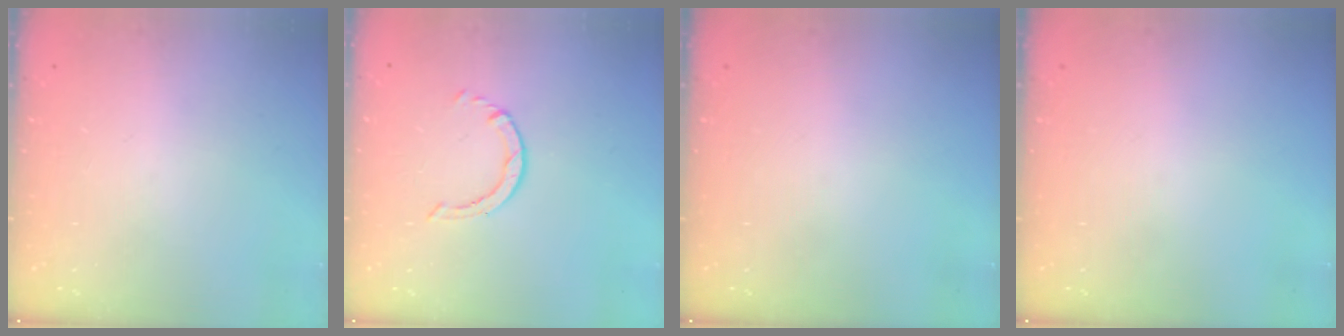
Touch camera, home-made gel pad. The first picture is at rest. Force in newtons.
{"total": 0.6, "press": 0.6, "slide": 0.1}
{"total": 0.0}
{"total": 0.0}